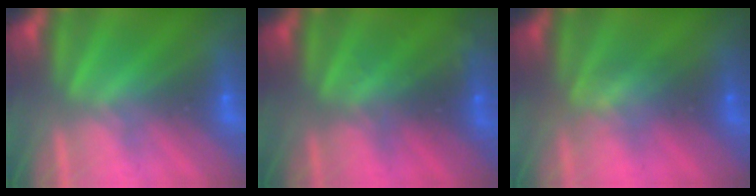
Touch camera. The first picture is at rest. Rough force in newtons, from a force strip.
{"total": 2.7}
{"total": 2.7}